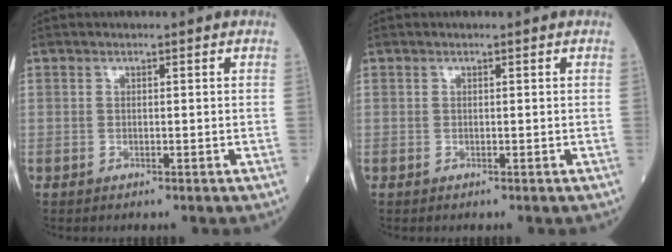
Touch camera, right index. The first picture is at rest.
{"total": 0.0}